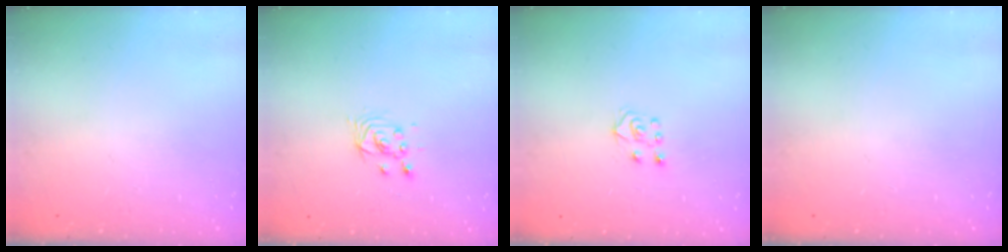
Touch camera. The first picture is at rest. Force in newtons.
{"total": 2.9, "press": 2.9, "slide": 0.1}
{"total": 5.2, "press": 5.2, "slide": 0.4}
{"total": 0.0}